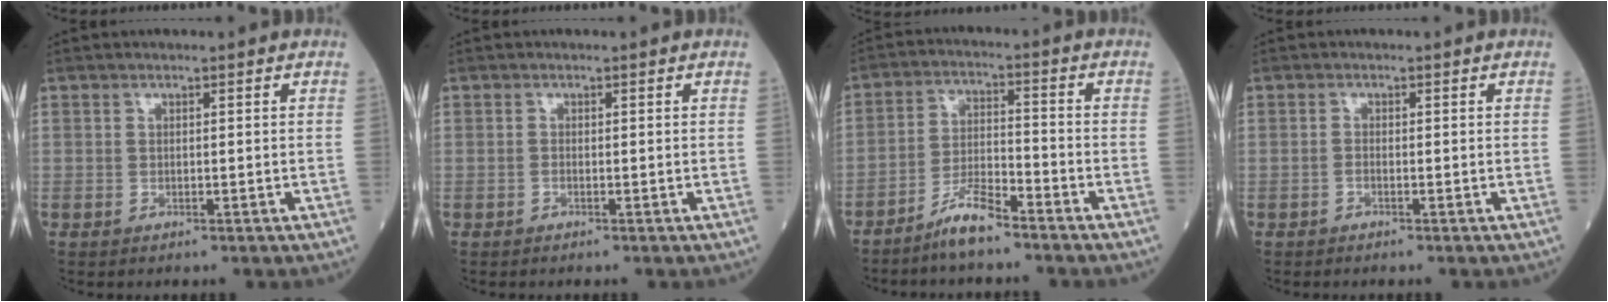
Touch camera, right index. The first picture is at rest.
{"total": 0.0}
{"total": 6.0, "force": [-4.9, 0.6, 3.3], "torque": [-0.069, -0.008, -0.096]}
{"total": 0.6, "force": [-0.4, 0.1, 0.4], "torque": [-0.009, 0.000, -0.009]}